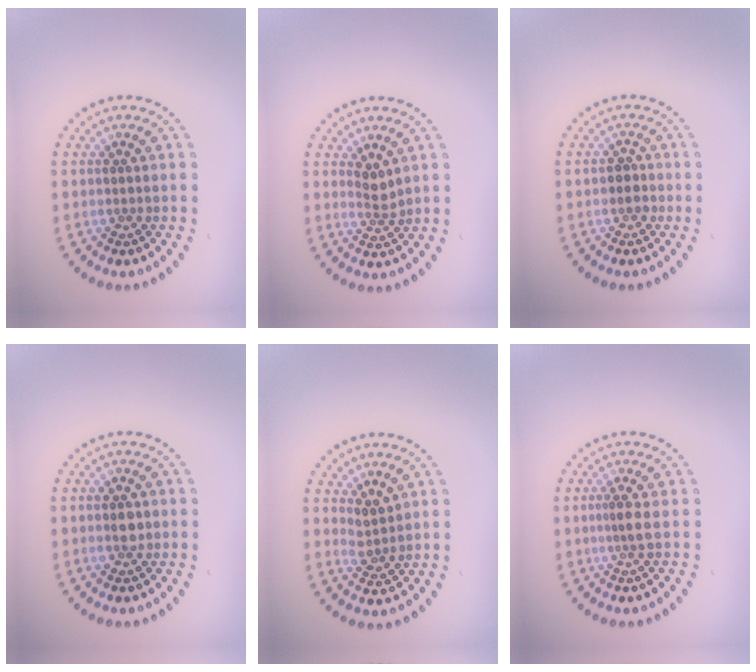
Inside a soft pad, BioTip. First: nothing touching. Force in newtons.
{"total": 1.7, "press": 1.4, "slide": 1.0}
{"total": 1.6, "press": 1.4, "slide": 0.8}
{"total": 2.2, "press": 2.2, "slide": 0.2}
{"total": 2.0, "press": 1.6, "slide": 1.2}
{"total": 1.7, "press": 1.3, "slide": 1.1}